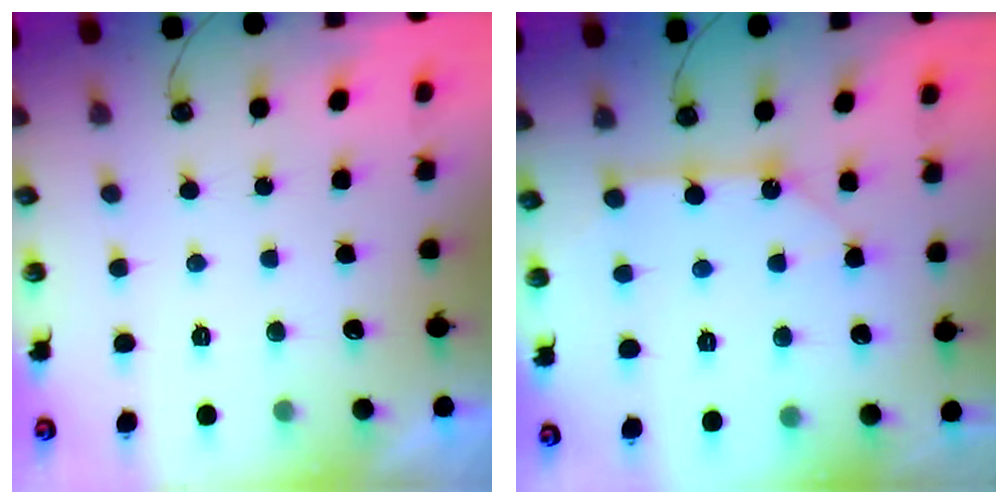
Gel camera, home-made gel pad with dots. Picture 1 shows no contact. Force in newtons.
{"total": 10.1, "press": 10.0, "slide": 1.1}